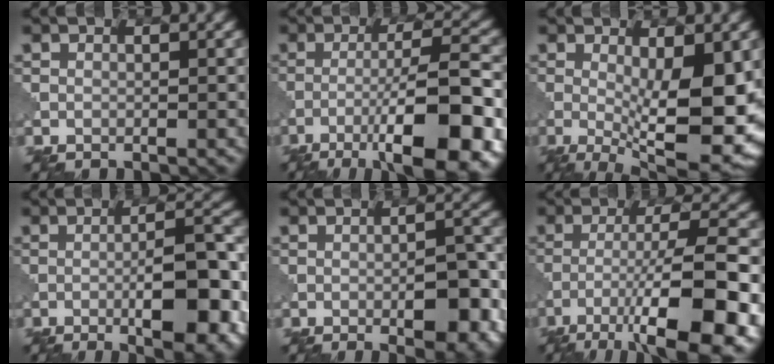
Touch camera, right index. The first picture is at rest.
{"total": 12.2, "force": [-6.0, 2.8, 10.2], "torque": [-0.159, 0.004, -0.090]}
{"total": 11.8, "force": [-1.2, 3.6, 11.2], "torque": [-0.156, -0.021, -0.012]}
{"total": 9.3, "force": [-3.0, 2.3, 8.5], "torque": [-0.119, 0.000, -0.039]}
{"total": 6.1, "force": [-2.1, 1.8, 5.4], "torque": [-0.075, -0.001, -0.025]}
{"total": 13.2, "force": [-6.9, 3.6, 10.6], "torque": [-0.173, -0.001, -0.100]}